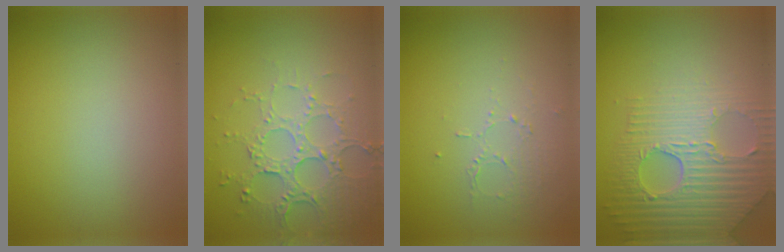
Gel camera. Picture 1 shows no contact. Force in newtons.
{"total": 4.5, "press": 3.5, "slide": 2.7}
{"total": 1.3, "press": 0.6, "slide": 1.1}
{"total": 7.6, "press": 5.5, "slide": 5.3}